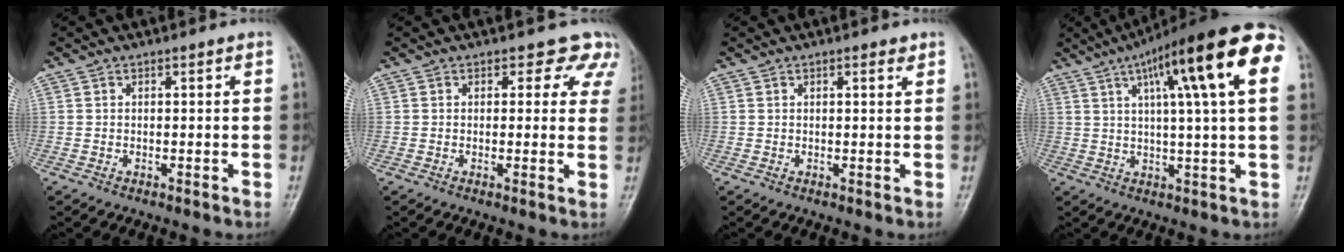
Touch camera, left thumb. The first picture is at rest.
{"total": 5.7, "force": [4.3, 3.5, 1.4], "torque": [0.029, -0.016, 0.025]}
{"total": 1.4, "force": [0.9, 0.4, 1.1], "torque": [-0.013, -0.003, 0.010]}
{"total": 20.7, "force": [7.8, 3.6, 18.8], "torque": [-0.272, 0.012, 0.104]}